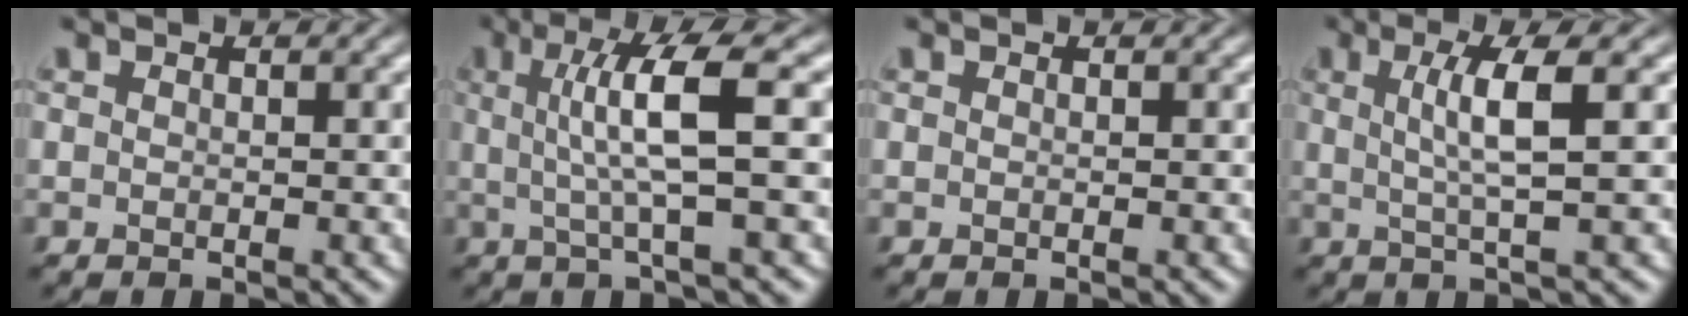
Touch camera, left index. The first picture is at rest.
{"total": 6.0, "force": [0.8, 0.9, 5.9], "torque": [-0.113, 0.006, 0.017]}
{"total": 0.0}
{"total": 4.3, "force": [0.9, 0.7, 4.1], "torque": [-0.072, 0.001, 0.016]}